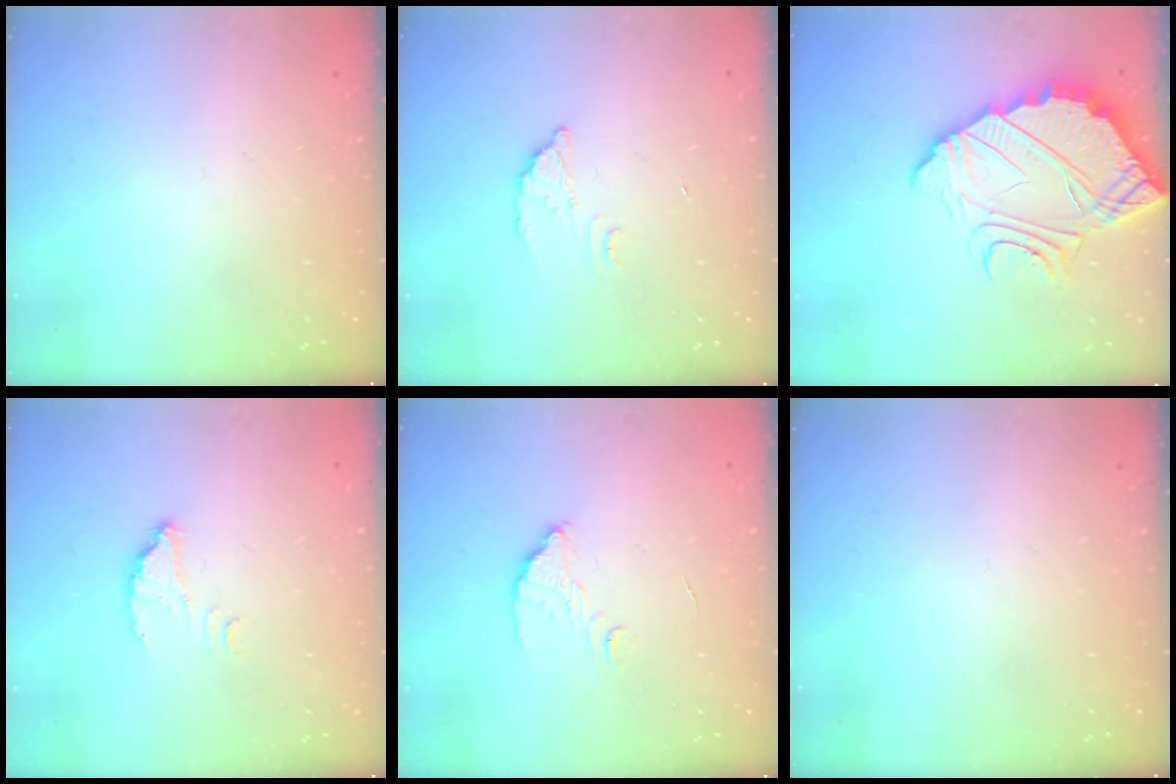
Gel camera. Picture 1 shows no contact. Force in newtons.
{"total": 3.0, "press": 3.0, "slide": 0.2}
{"total": 10.2, "press": 10.1, "slide": 0.7}
{"total": 2.5, "press": 2.5, "slide": 0.0}
{"total": 3.2, "press": 3.2, "slide": 0.2}
{"total": 0.0}